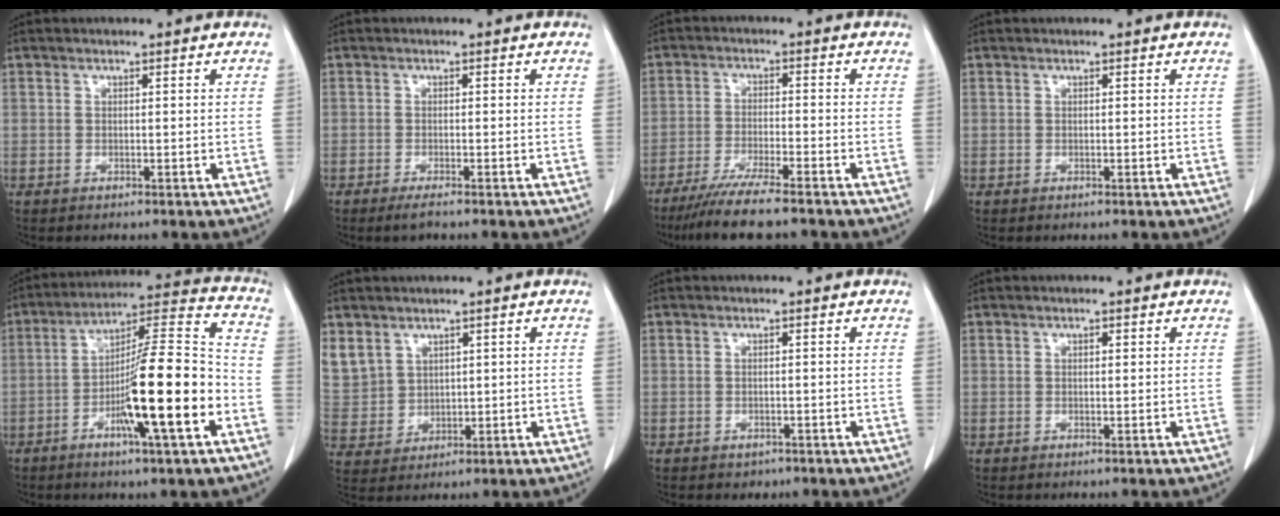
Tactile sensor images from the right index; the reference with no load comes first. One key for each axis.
{"total": 2.0, "fx": -1.5, "fy": 0.0, "fz": 1.3, "tx": -0.027, "ty": -0.005, "tz": -0.027}
{"total": 9.2, "fx": -7.6, "fy": -0.1, "fz": 5.2, "tx": -0.082, "ty": -0.026, "tz": -0.125}
{"total": 0.0}
{"total": 17.6, "fx": -6.0, "fy": 1.1, "fz": 16.5, "tx": -0.268, "ty": 0.001, "tz": -0.100}
{"total": 13.3, "fx": 5.7, "fy": 11.1, "fz": 4.4, "tx": -0.159, "ty": 0.033, "tz": 0.144}
{"total": 1.3, "fx": -0.9, "fy": 0.9, "fz": 0.4, "tx": -0.007, "ty": 0.001, "tz": -0.008}
{"total": 0.6, "fx": 0.2, "fy": 0.2, "fz": 0.5, "tx": -0.011, "ty": 0.000, "tz": 0.005}